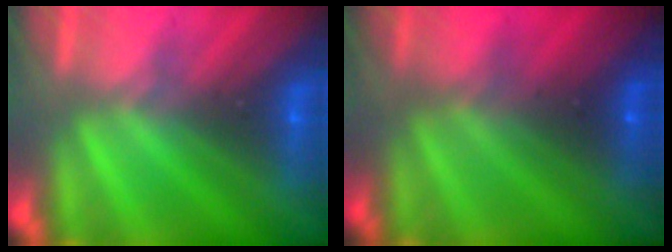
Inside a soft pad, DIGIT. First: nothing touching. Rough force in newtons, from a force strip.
{"total": 1.8}